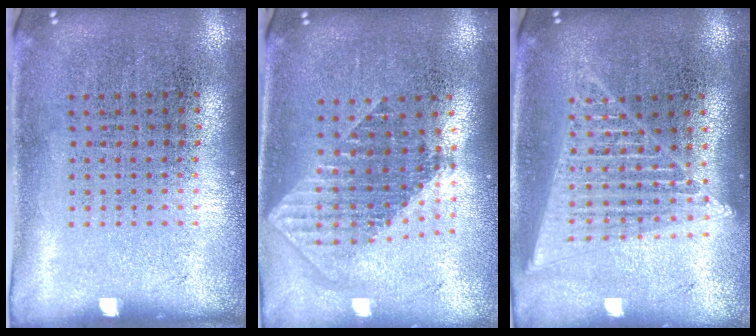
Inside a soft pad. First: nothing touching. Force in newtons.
{"total": 1.9, "press": 1.5, "slide": 1.1}
{"total": 1.8, "press": 1.6, "slide": 0.8}